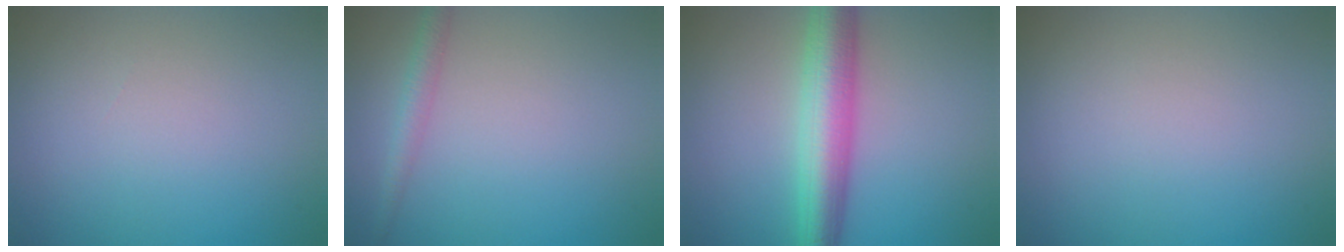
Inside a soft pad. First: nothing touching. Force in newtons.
{"total": 1.8, "press": 1.8, "slide": 0.1}
{"total": 6.5, "press": 6.5, "slide": 0.2}
{"total": 0.0}